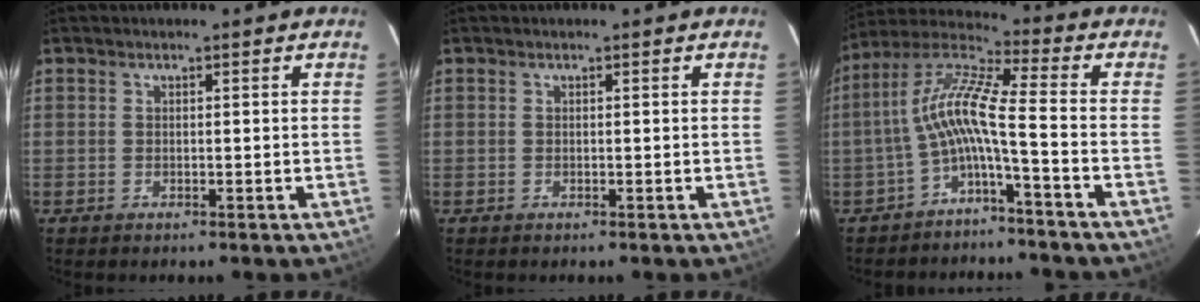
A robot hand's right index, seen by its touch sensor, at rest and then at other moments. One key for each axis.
{"total": 0.0}
{"total": 10.5, "fx": -3.5, "fy": 0.2, "fz": 9.9, "tx": -0.203, "ty": 0.015, "tz": -0.070}